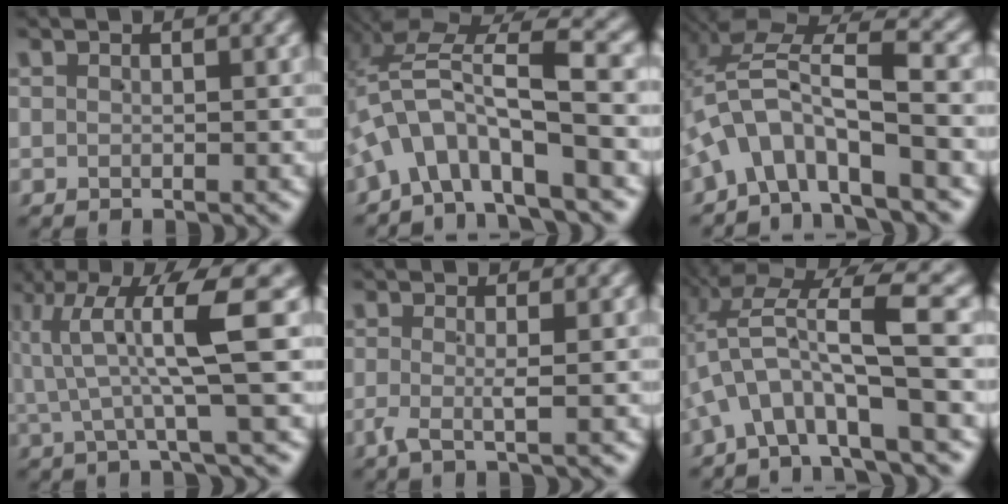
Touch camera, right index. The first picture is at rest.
{"total": 6.8, "force": [1.1, 3.6, 5.6], "torque": [-0.121, 0.003, 0.020]}
{"total": 6.8, "force": [1.2, 4.2, 5.2], "torque": [-0.118, 0.002, 0.017]}
{"total": 9.1, "force": [3.4, 3.1, 7.8], "torque": [-0.128, 0.031, 0.040]}
{"total": 1.8, "force": [-0.8, -0.1, 1.6], "torque": [-0.041, -0.007, -0.012]}
{"total": 6.1, "force": [1.7, 2.3, 5.4], "torque": [-0.110, 0.015, 0.029]}